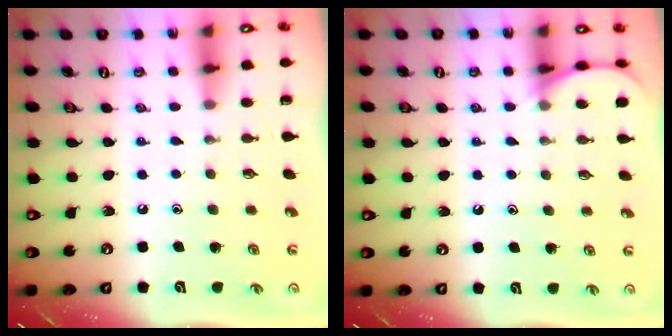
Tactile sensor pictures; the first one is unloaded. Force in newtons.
{"total": 5.7, "press": 5.7, "slide": 0.6}